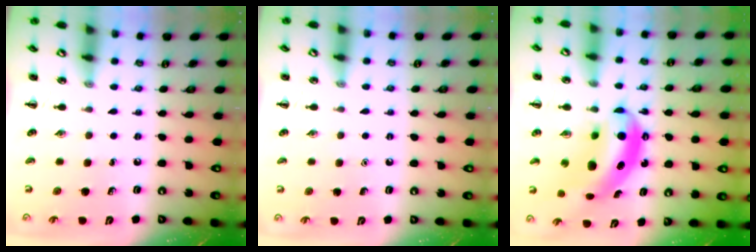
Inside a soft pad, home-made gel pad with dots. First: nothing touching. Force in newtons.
{"total": 1.6, "press": 1.6, "slide": 0.1}
{"total": 11.3, "press": 10.9, "slide": 2.9}